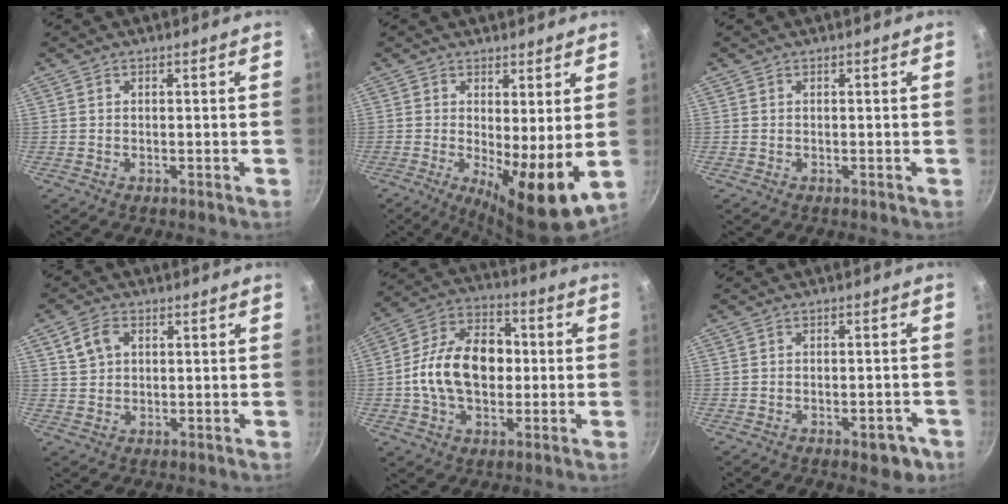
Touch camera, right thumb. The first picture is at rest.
{"total": 10.2, "force": [0.2, 3.1, 9.7], "torque": [-0.137, -0.022, 0.006]}
{"total": 0.0}
{"total": 4.9, "force": [1.8, 3.5, 3.0], "torque": [-0.045, 0.002, 0.033]}
{"total": 16.7, "force": [-0.4, 11.3, 12.2], "torque": [-0.174, 0.031, -0.023]}
{"total": 4.7, "force": [-2.4, 2.4, 3.3], "torque": [-0.022, 0.022, -0.019]}